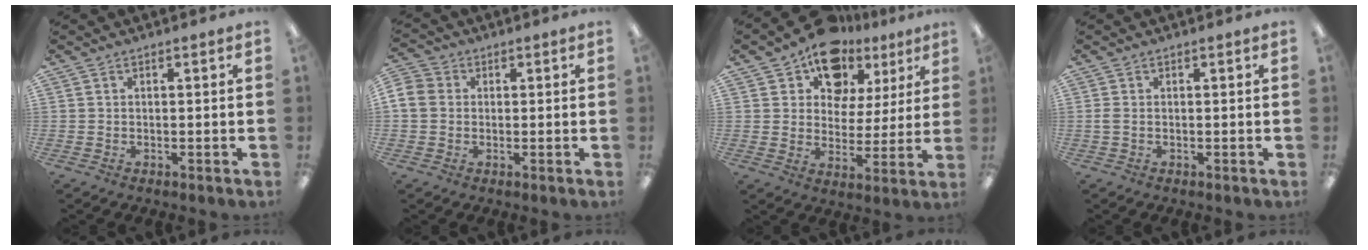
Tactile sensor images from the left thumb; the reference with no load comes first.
{"total": 5.1, "force": [0.1, 4.6, 2.2], "torque": [-0.060, 0.010, 0.000]}
{"total": 12.9, "force": [9.5, 7.9, 4.0], "torque": [-0.079, -0.062, 0.176]}
{"total": 1.6, "force": [0.0, 0.8, 1.4], "torque": [-0.028, 0.003, -0.002]}